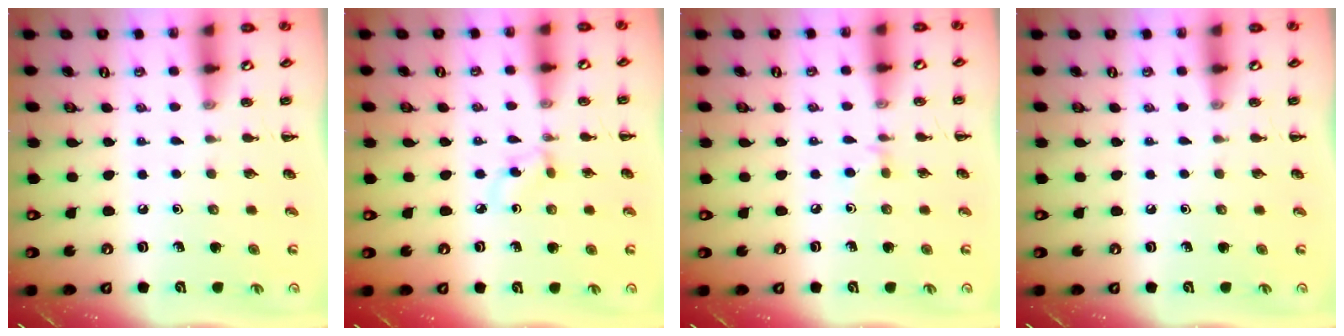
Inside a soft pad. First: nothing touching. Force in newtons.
{"total": 2.8, "press": 2.6, "slide": 1.1}
{"total": 3.0, "press": 2.7, "slide": 1.2}
{"total": 0.0}